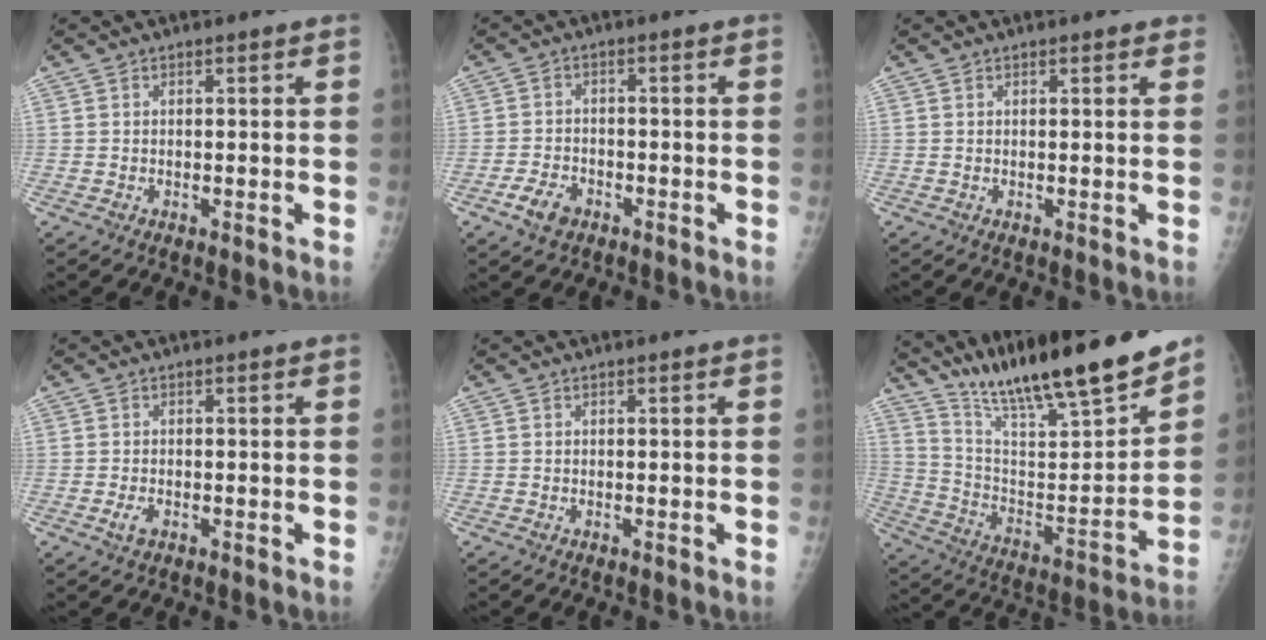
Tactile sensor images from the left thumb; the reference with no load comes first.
{"total": 4.5, "force": [-2.6, 2.8, 2.3], "torque": [-0.040, 0.012, -0.043]}
{"total": 1.4, "force": [1.1, 0.5, 0.7], "torque": [-0.005, -0.001, 0.010]}
{"total": 1.9, "force": [-0.8, 1.0, 1.3], "torque": [-0.029, -0.001, -0.015]}
{"total": 0.0}
{"total": 23.7, "force": [19.2, 3.3, 13.4], "torque": [-0.199, -0.093, 0.326]}